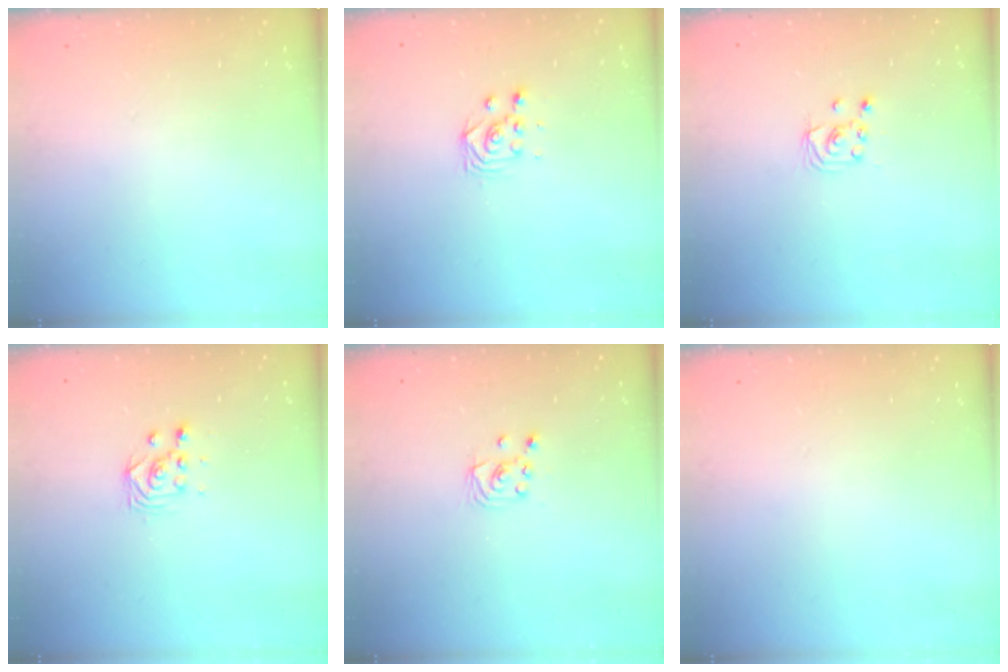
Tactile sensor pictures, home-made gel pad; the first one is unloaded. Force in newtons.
{"total": 2.9, "press": 2.9, "slide": 0.4}
{"total": 2.4, "press": 2.4, "slide": 0.2}
{"total": 2.9, "press": 2.9, "slide": 0.4}
{"total": 2.7, "press": 2.7, "slide": 0.2}
{"total": 0.0}